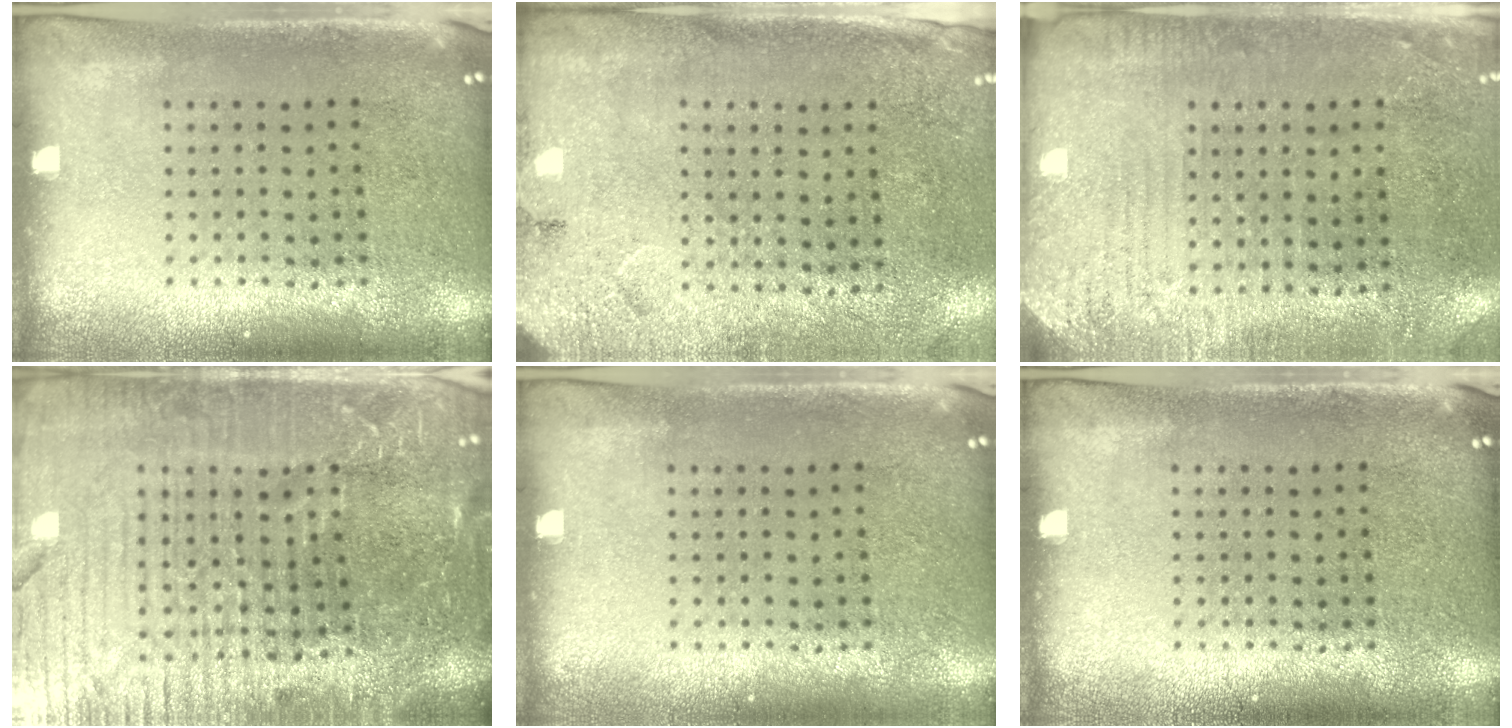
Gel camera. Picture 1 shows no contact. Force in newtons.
{"total": 2.7, "press": 2.2, "slide": 1.6}
{"total": 2.8, "press": 2.4, "slide": 1.4}
{"total": 6.4, "press": 5.6, "slide": 3.0}
{"total": 0.0}
{"total": 0.0}